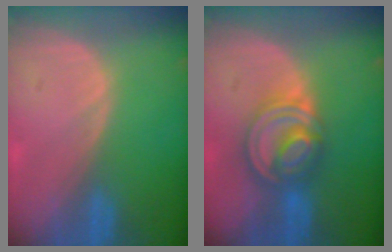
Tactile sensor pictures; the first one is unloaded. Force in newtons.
{"total": 8.2, "press": 6.9, "slide": 4.4}